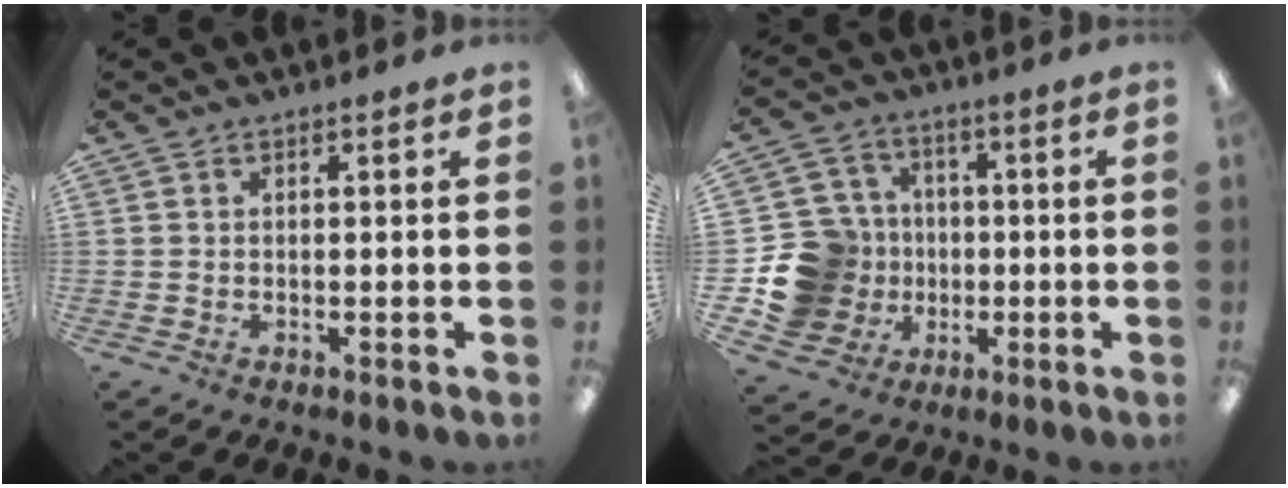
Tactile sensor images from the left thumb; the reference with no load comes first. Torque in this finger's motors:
{"motor_torque": [-0.27, 0.34, -0.13, -0.09, 0.01]}